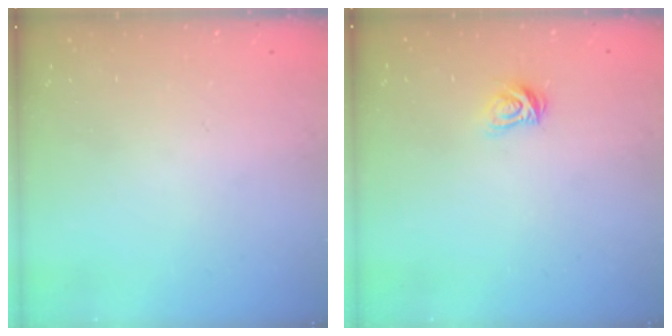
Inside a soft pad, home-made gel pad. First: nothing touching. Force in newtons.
{"total": 5.6, "press": 5.6, "slide": 0.4}